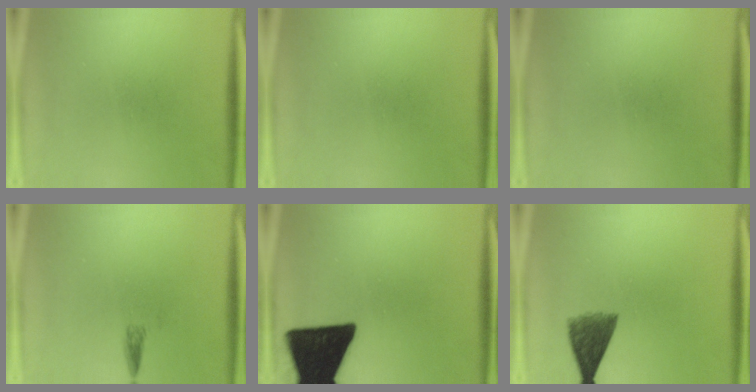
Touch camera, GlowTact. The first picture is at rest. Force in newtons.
{"total": 0.0}
{"total": 0.0}
{"total": 1.2}
{"total": 19.1}
{"total": 6.0}